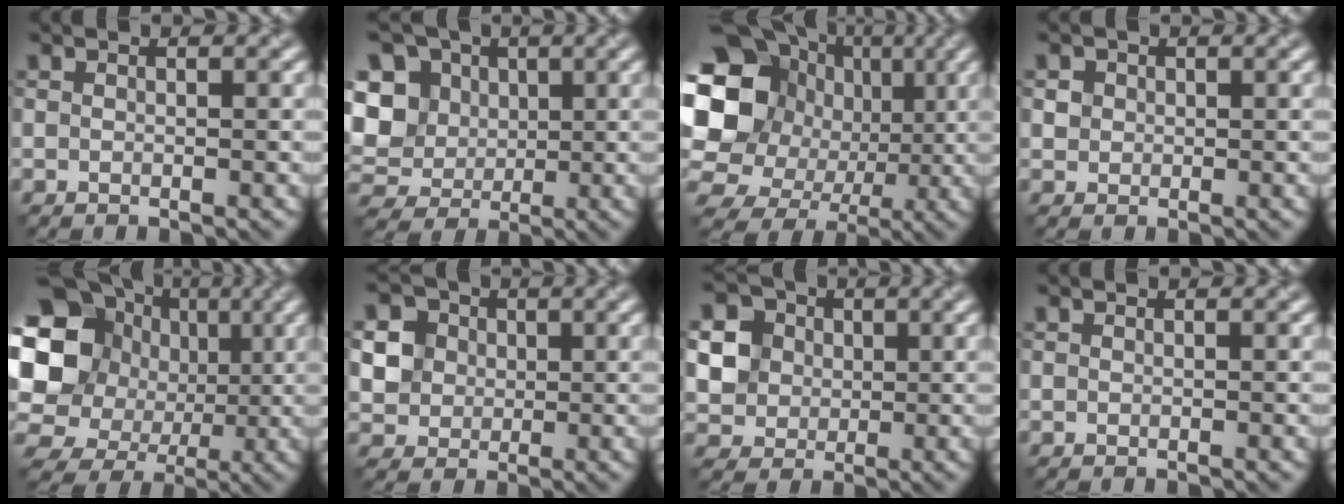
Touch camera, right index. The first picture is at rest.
{"total": 11.4, "force": [3.3, 9.5, 5.3], "torque": [-0.135, 0.021, 0.053]}
{"total": 15.5, "force": [1.5, 13.2, 8.0], "torque": [-0.171, 0.000, 0.017]}
{"total": 1.4, "force": [0.5, 1.3, 0.4], "torque": [-0.010, 0.000, 0.016]}
{"total": 15.8, "force": [3.1, 13.9, 6.9], "torque": [-0.182, 0.024, 0.038]}
{"total": 6.8, "force": [2.1, 5.9, 2.6], "torque": [-0.060, 0.024, 0.028]}
{"total": 7.5, "force": [1.9, 6.6, 3.0], "torque": [-0.070, 0.023, 0.026]}
{"total": 0.0}